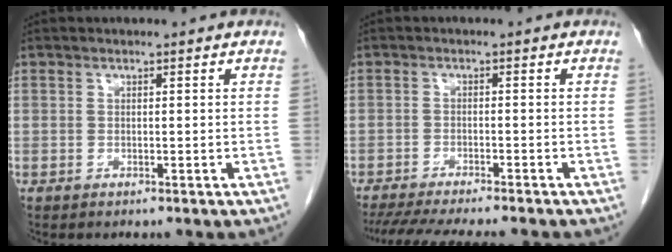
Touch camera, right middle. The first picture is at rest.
{"total": 12.9, "force": [-11.3, 1.1, 6.1], "torque": [-0.094, -0.021, -0.161]}